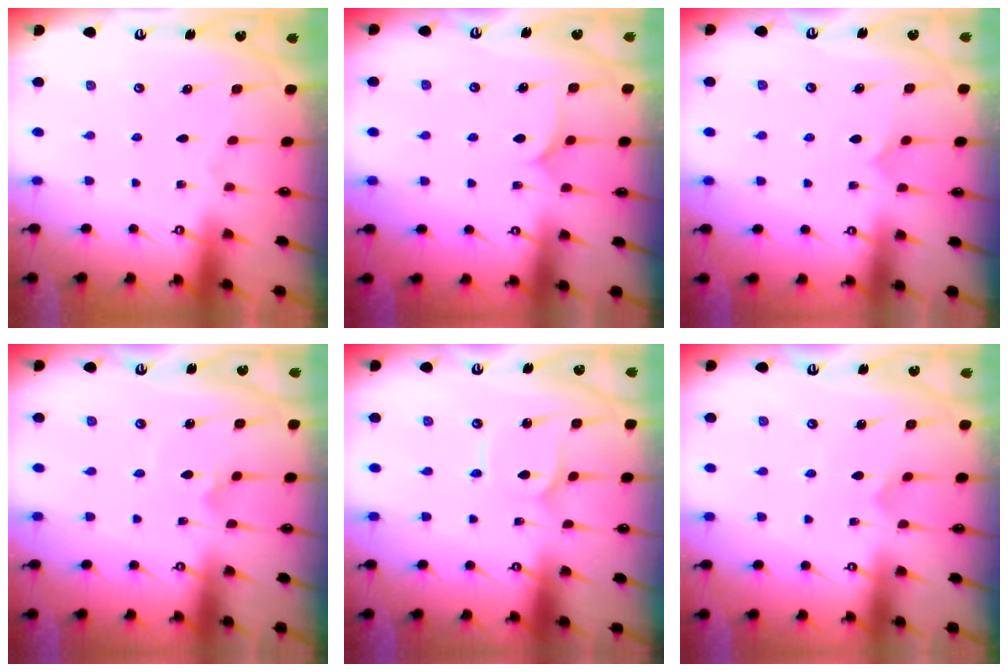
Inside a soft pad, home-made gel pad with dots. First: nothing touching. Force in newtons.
{"total": 7.2, "press": 7.2, "slide": 0.3}
{"total": 3.6, "press": 3.6, "slide": 0.4}
{"total": 2.9, "press": 2.9, "slide": 0.2}
{"total": 2.5, "press": 2.5, "slide": 0.1}
{"total": 2.7, "press": 2.7, "slide": 0.2}